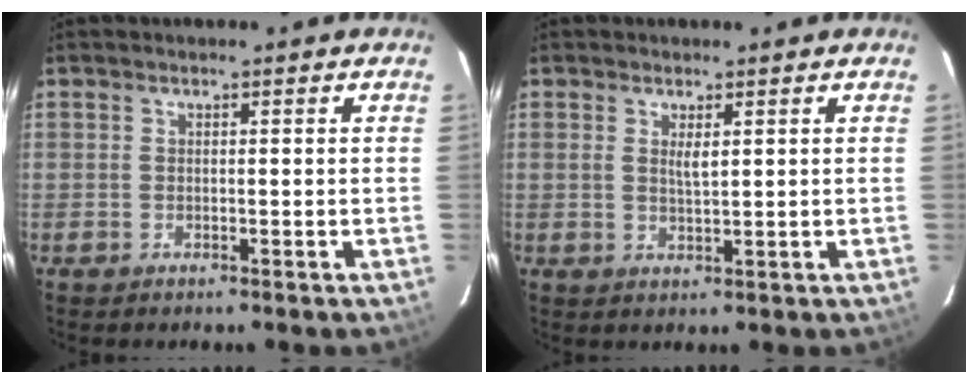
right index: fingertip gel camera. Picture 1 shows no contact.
{"total": 2.3, "force": [0.8, 0.6, 2.1], "torque": [-0.037, -0.003, 0.015]}